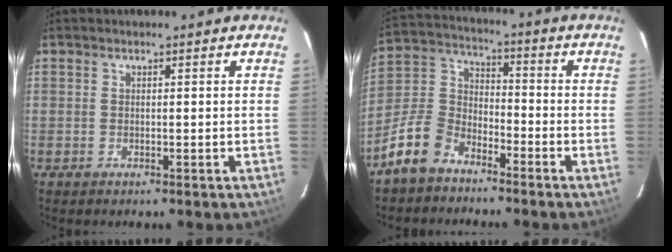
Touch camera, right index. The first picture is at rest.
{"total": 10.5, "force": [-7.5, 5.9, 4.5], "torque": [-0.115, 0.034, -0.152]}